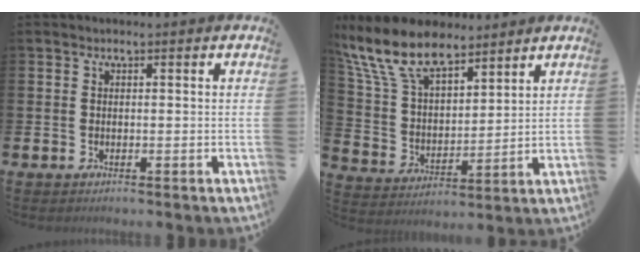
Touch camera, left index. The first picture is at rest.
{"total": 11.0, "force": [8.9, 4.5, 4.6], "torque": [-0.131, -0.031, 0.166]}